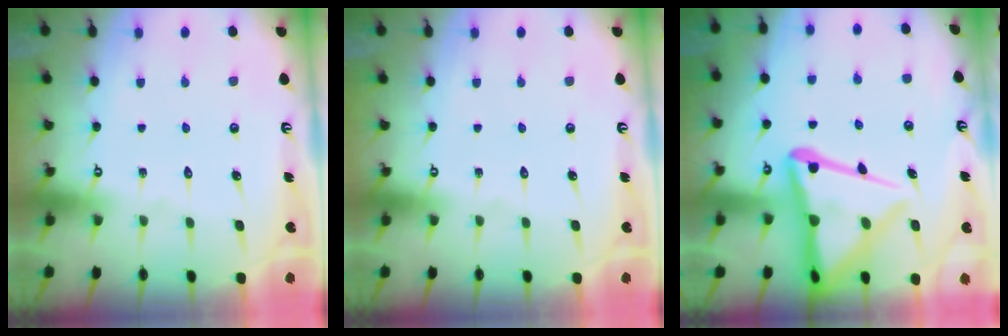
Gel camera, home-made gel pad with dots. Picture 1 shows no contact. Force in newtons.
{"total": 0.0}
{"total": 16.9, "press": 16.9, "slide": 1.6}